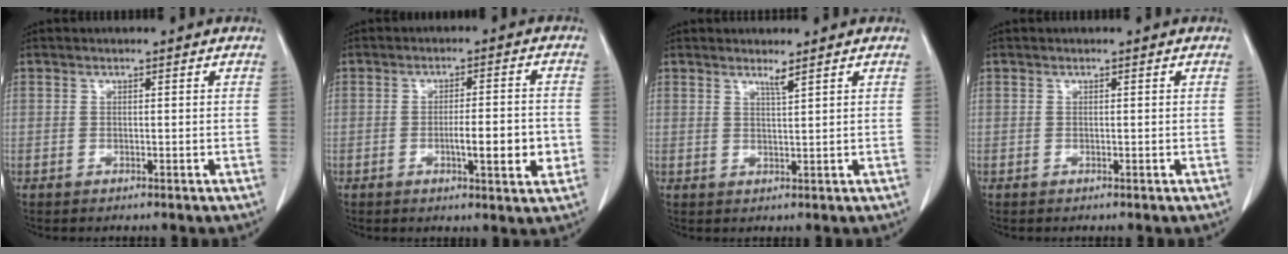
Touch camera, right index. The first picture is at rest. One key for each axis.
{"total": 7.4, "fx": -1.8, "fy": 1.0, "fz": 7.2, "tx": -0.105, "ty": -0.002, "tz": -0.023}
{"total": 1.5, "fx": 1.2, "fy": -0.5, "fz": 0.7, "tx": -0.018, "ty": -0.011, "tz": 0.023}
{"total": 0.0}